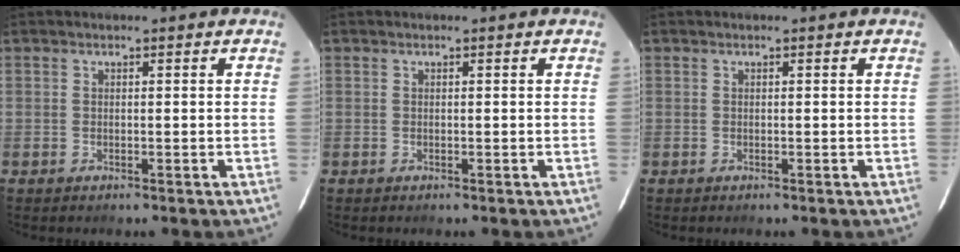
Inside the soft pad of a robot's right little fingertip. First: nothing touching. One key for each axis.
{"total": 0.0}
{"total": 0.0}